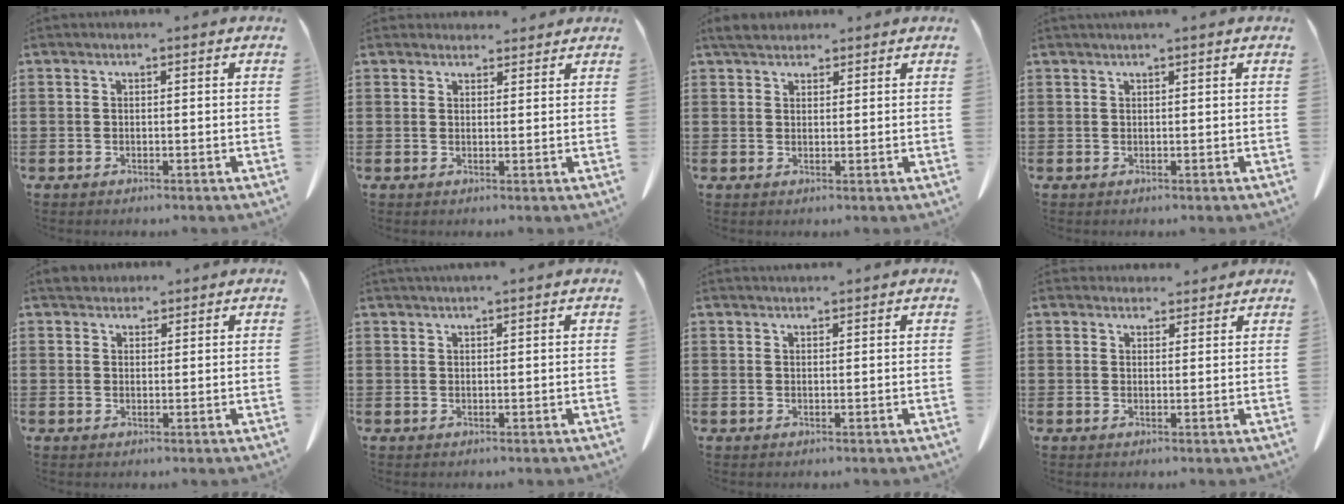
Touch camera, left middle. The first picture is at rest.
{"total": 2.3, "force": [2.2, 0.7, 0.1], "torque": [0.000, -0.004, 0.041]}
{"total": 3.0, "force": [2.6, 1.2, 1.0], "torque": [-0.027, 0.004, 0.050]}
{"total": 0.6, "force": [0.4, -0.1, 0.4], "torque": [-0.007, -0.002, 0.009]}
{"total": 2.6, "force": [2.3, 1.2, 0.5], "torque": [-0.008, 0.001, 0.043]}
{"total": 1.1, "force": [1.1, -0.1, 0.3], "torque": [-0.007, -0.001, 0.020]}
{"total": 1.0, "force": [1.0, 0.1, 0.1], "torque": [-0.004, 0.000, 0.020]}
{"total": 2.7, "force": [2.6, 0.8, 0.1], "torque": [-0.009, -0.004, 0.050]}